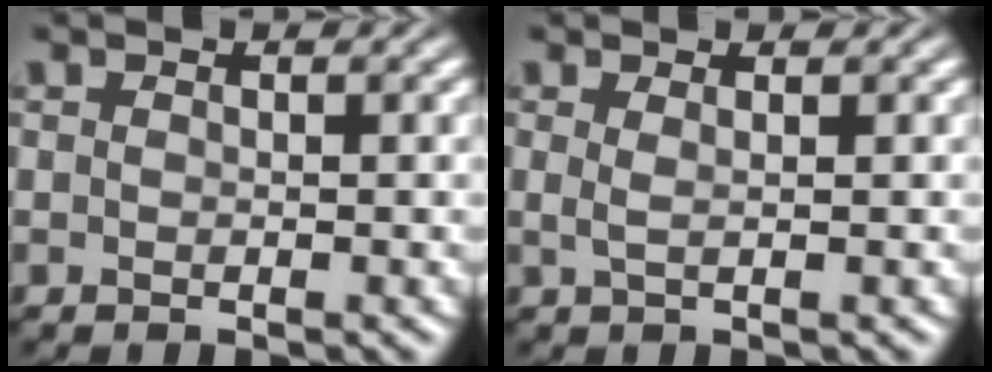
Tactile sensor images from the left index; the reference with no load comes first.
{"total": 0.9, "force": [0.5, 0.0, 0.7], "torque": [-0.019, 0.001, 0.009]}